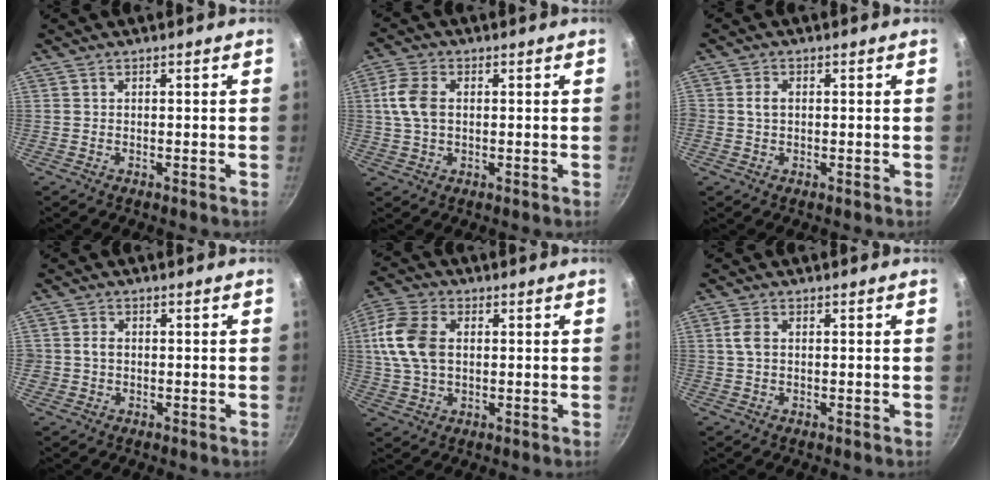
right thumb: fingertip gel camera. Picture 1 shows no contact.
{"total": 6.8, "force": [0.9, 4.4, 5.1], "torque": [-0.103, 0.009, 0.012]}
{"total": 2.2, "force": [0.2, 1.7, 1.5], "torque": [-0.023, 0.006, 0.002]}
{"total": 2.2, "force": [-0.1, 1.9, 1.1], "torque": [-0.009, 0.008, -0.002]}
{"total": 11.8, "force": [1.6, 7.8, 8.7], "torque": [-0.168, 0.013, 0.021]}
{"total": 2.7, "force": [0.4, 1.7, 2.1], "torque": [-0.047, 0.005, 0.005]}